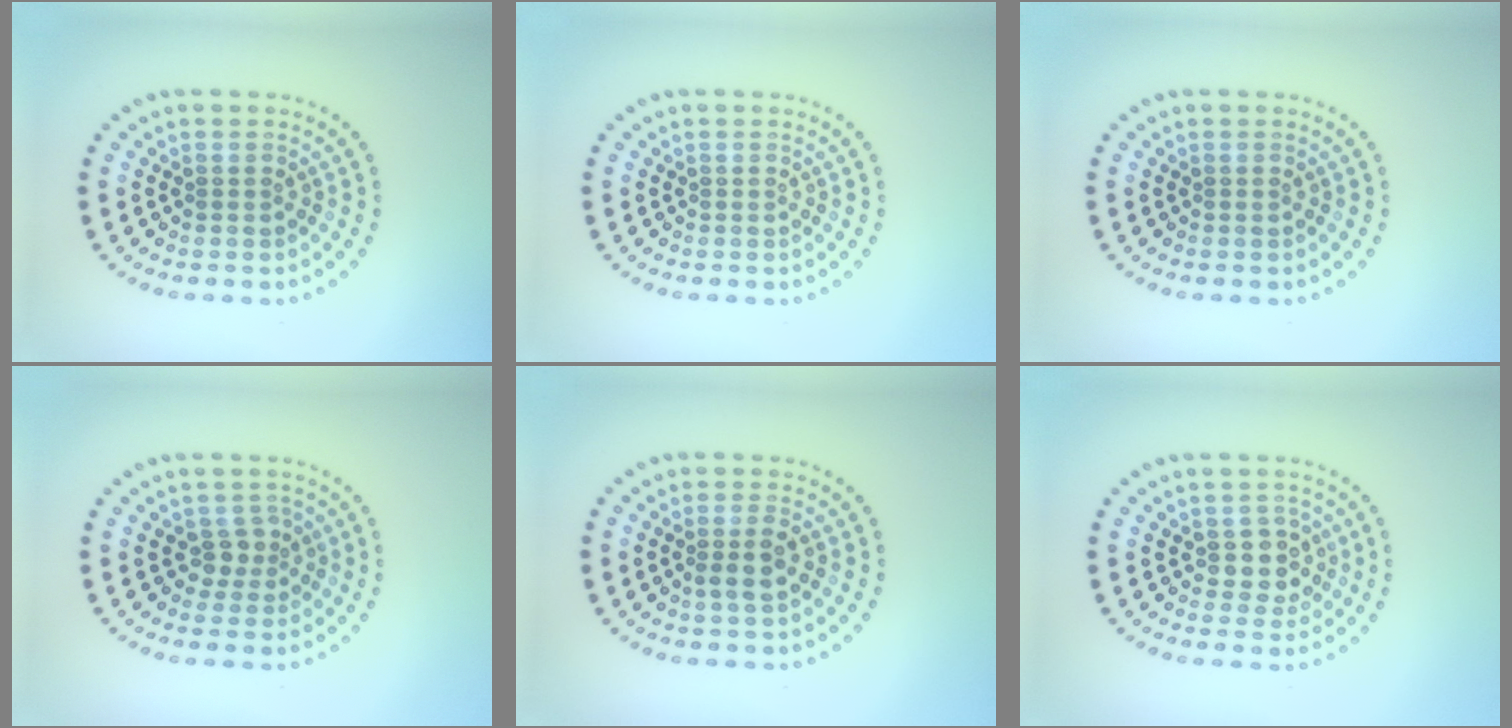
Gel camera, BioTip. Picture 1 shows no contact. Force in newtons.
{"total": 0.0}
{"total": 0.0}
{"total": 1.8, "press": 1.2, "slide": 1.3}
{"total": 1.9, "press": 1.7, "slide": 0.6}
{"total": 2.4, "press": 2.1, "slide": 1.1}